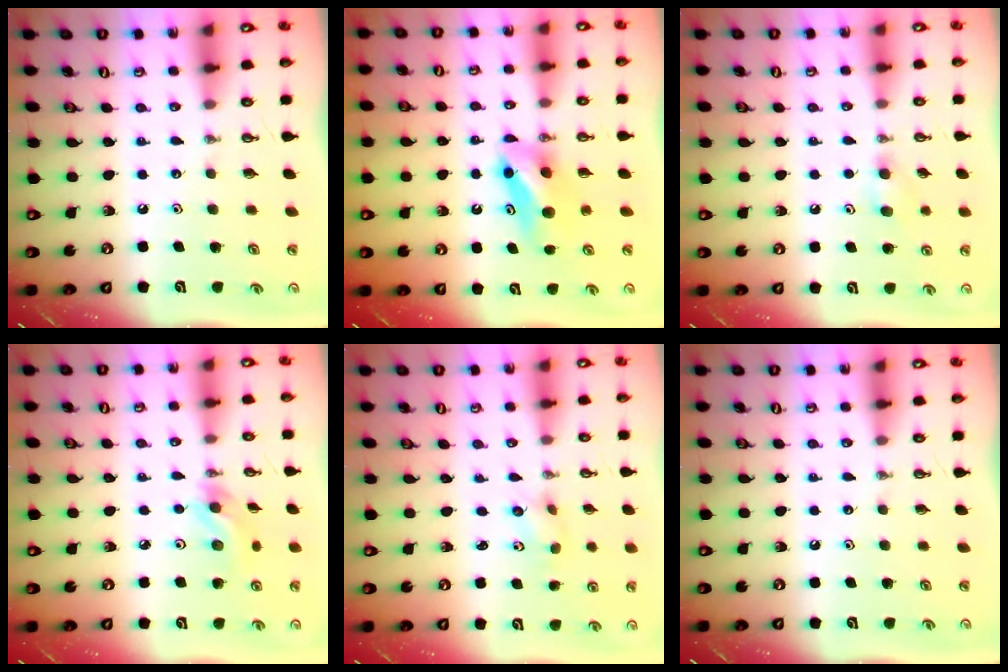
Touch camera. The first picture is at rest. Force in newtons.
{"total": 8.0, "press": 7.3, "slide": 3.2}
{"total": 5.2, "press": 5.0, "slide": 1.3}
{"total": 8.5, "press": 8.2, "slide": 2.2}
{"total": 3.8, "press": 3.5, "slide": 1.5}
{"total": 0.0}